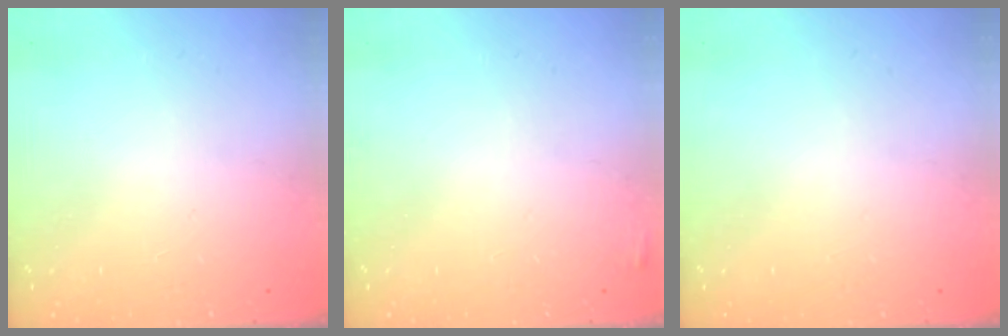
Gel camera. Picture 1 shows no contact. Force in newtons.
{"total": 2.2, "press": 2.1, "slide": 0.7}
{"total": 0.0}